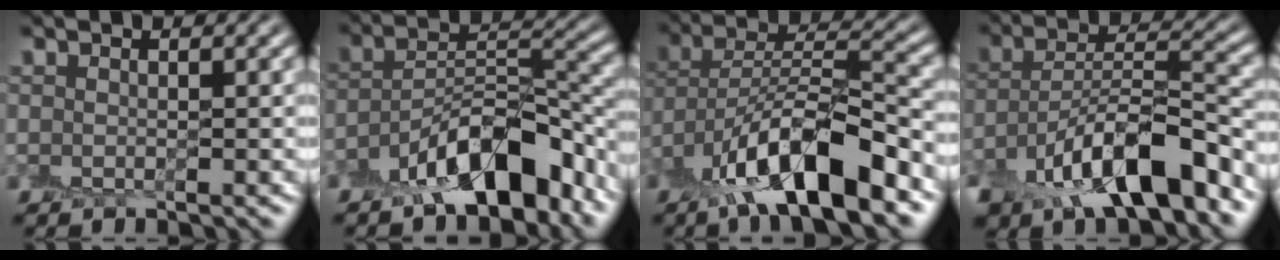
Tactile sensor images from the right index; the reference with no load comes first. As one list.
[{"total": 8.9, "force": [-5.7, 3.7, 5.7], "torque": [-0.083, 0.011, -0.102]}, {"total": 10.7, "force": [-6.6, 3.7, 7.6], "torque": [-0.123, 0.011, -0.127]}, {"total": 9.9, "force": [-6.1, 3.9, 6.7], "torque": [-0.110, 0.008, -0.113]}]